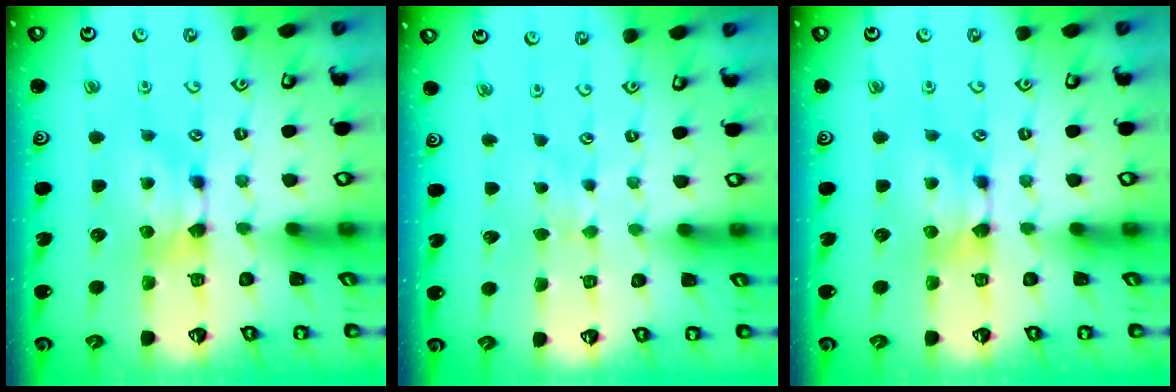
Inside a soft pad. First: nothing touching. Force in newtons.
{"total": 2.9, "press": 2.8, "slide": 0.6}
{"total": 0.0}